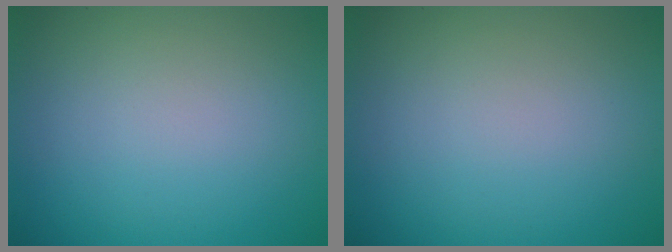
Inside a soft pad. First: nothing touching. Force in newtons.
{"total": 0.0}